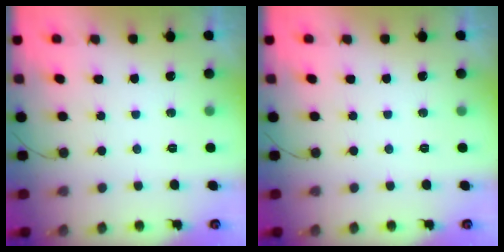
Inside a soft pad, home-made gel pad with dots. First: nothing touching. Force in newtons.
{"total": 0.0}